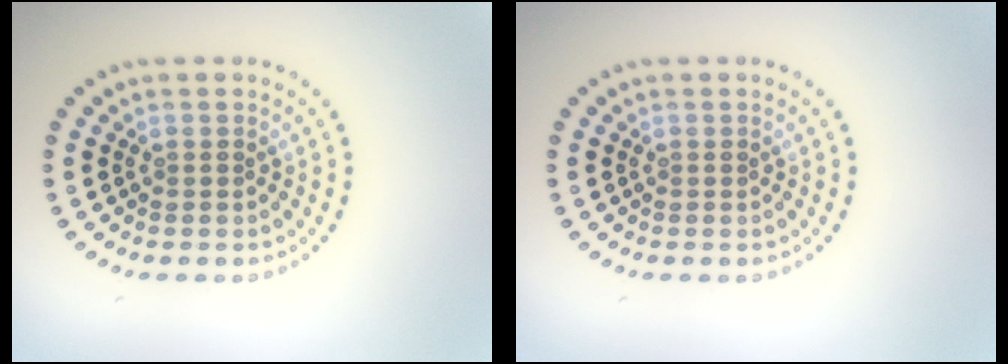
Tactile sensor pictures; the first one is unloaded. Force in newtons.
{"total": 0.0}